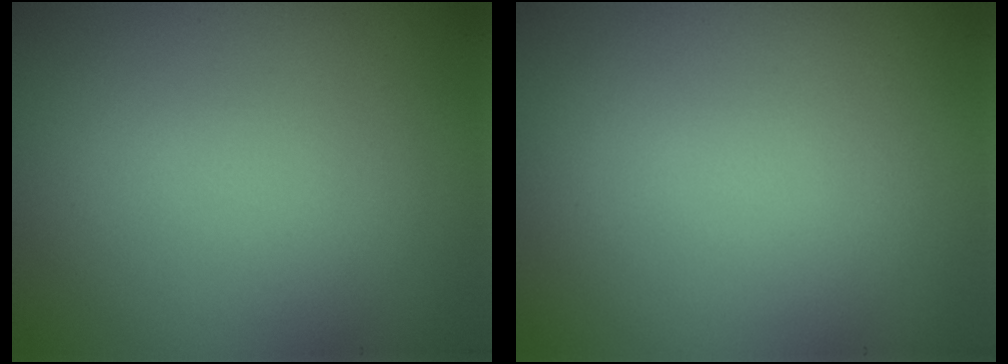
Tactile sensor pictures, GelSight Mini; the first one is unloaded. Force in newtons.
{"total": 0.0}